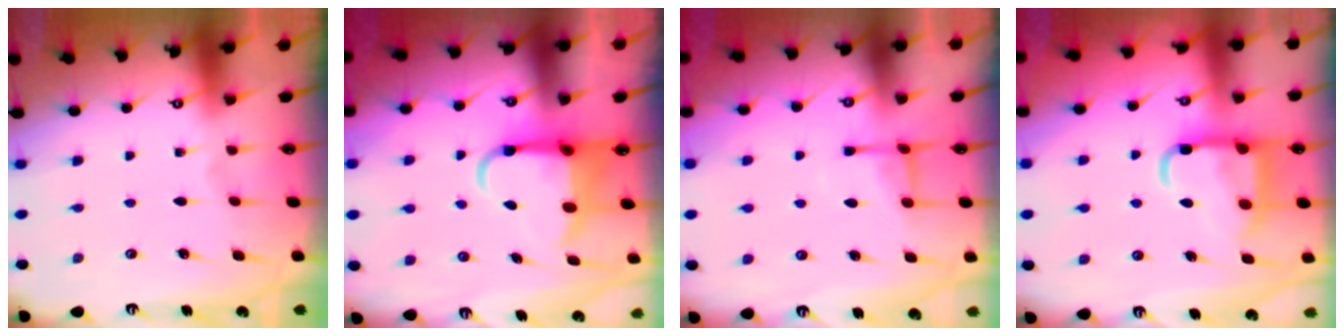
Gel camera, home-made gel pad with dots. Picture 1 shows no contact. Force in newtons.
{"total": 6.4, "press": 6.3, "slide": 1.2}
{"total": 5.4, "press": 5.4, "slide": 0.6}
{"total": 12.0, "press": 11.9, "slide": 1.8}